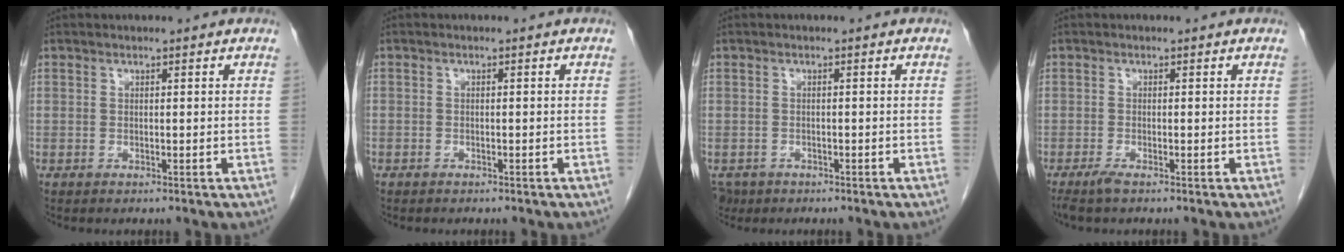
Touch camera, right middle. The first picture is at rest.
{"total": 0.7, "force": [-0.5, 0.4, 0.1], "torque": [-0.009, 0.002, -0.010]}
{"total": 3.4, "force": [-2.4, 2.4, 0.7], "torque": [-0.011, 0.000, -0.038]}
{"total": 1.6, "force": [-1.2, 0.0, 1.1], "torque": [-0.027, -0.006, -0.025]}